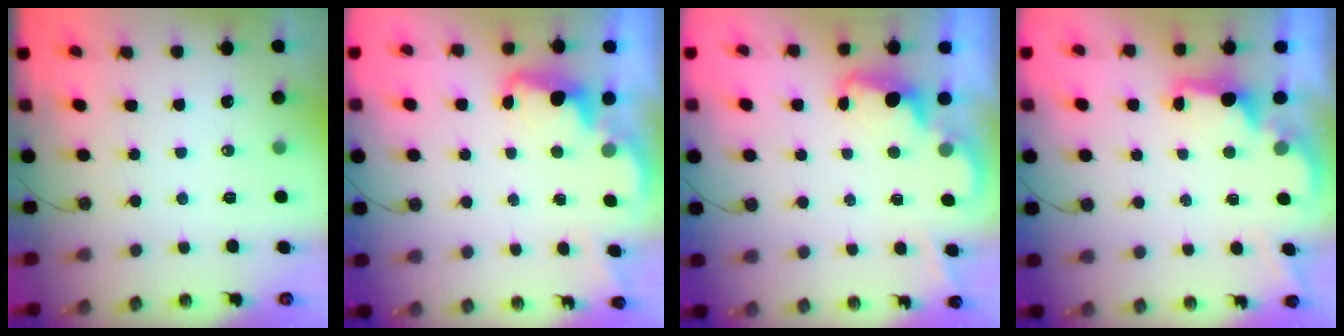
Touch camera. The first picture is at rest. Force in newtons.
{"total": 2.3, "press": 2.2, "slide": 0.7}
{"total": 2.1, "press": 2.1, "slide": 0.5}
{"total": 2.1, "press": 2.0, "slide": 0.8}